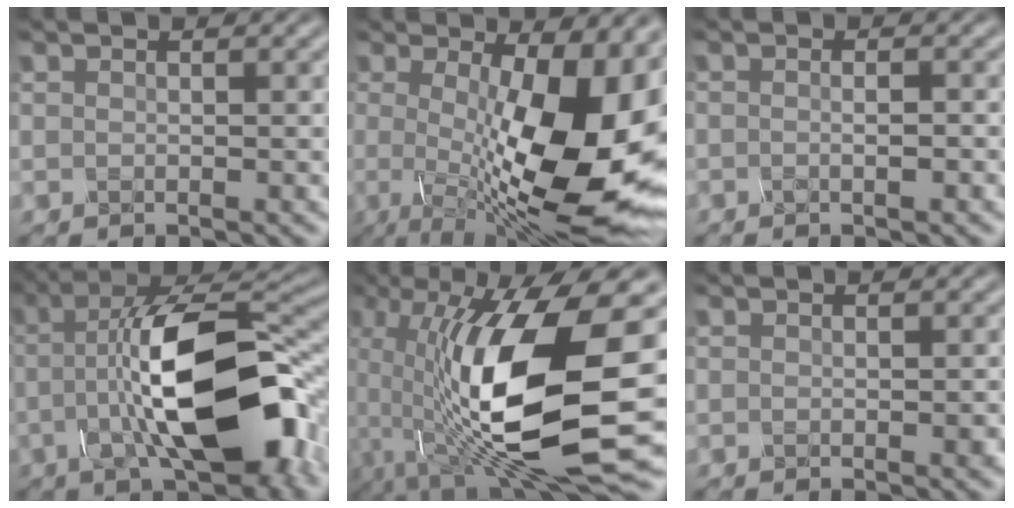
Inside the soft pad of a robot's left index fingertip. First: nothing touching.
{"total": 15.0, "force": [-0.7, 4.5, 14.3], "torque": [-0.173, -0.004, -0.015]}
{"total": 1.1, "force": [-0.8, 0.1, 0.8], "torque": [-0.014, -0.001, -0.016]}
{"total": 13.6, "force": [-1.5, 5.1, 12.5], "torque": [-0.191, 0.005, -0.035]}
{"total": 15.1, "force": [-2.9, 4.3, 14.2], "torque": [-0.261, -0.016, -0.055]}
{"total": 0.5, "force": [-0.1, 0.4, 0.4], "torque": [-0.008, -0.002, 0.000]}